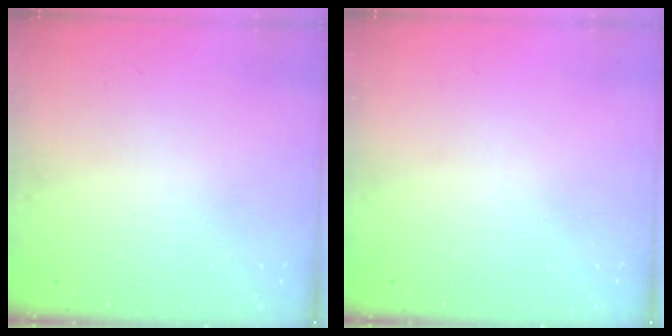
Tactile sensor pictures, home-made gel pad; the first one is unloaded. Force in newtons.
{"total": 0.0}